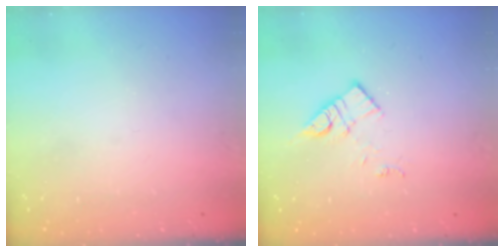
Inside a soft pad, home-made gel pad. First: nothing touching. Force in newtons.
{"total": 10.4, "press": 10.4, "slide": 0.6}